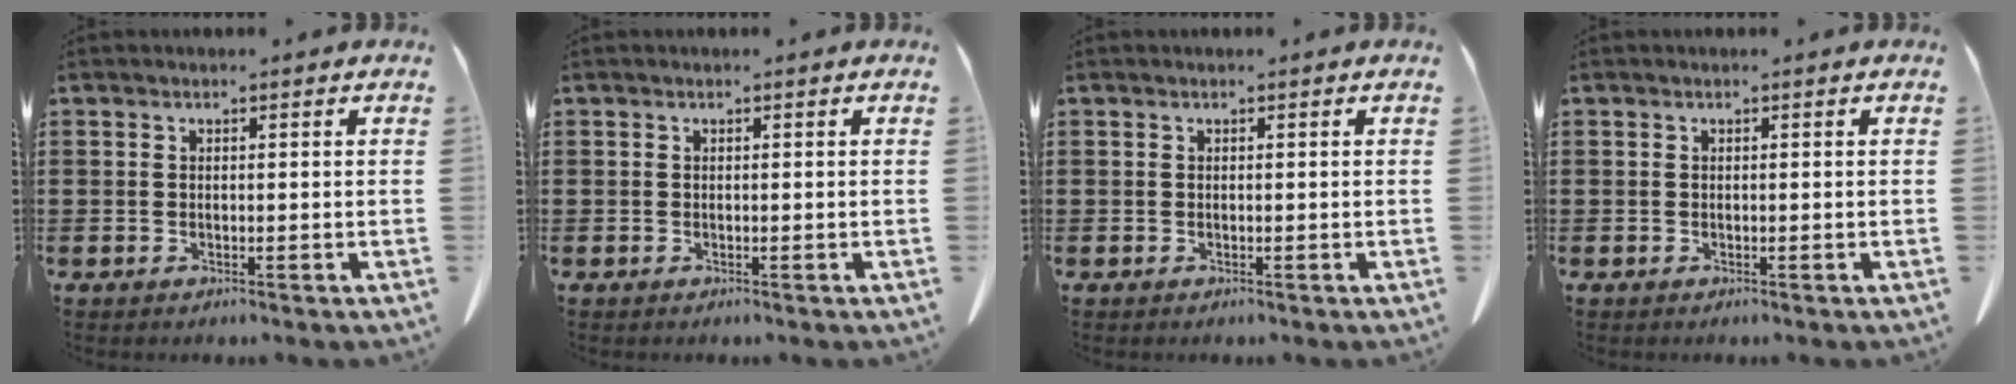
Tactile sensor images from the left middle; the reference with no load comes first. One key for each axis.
{"total": 0.0}
{"total": 0.0}
{"total": 0.0}